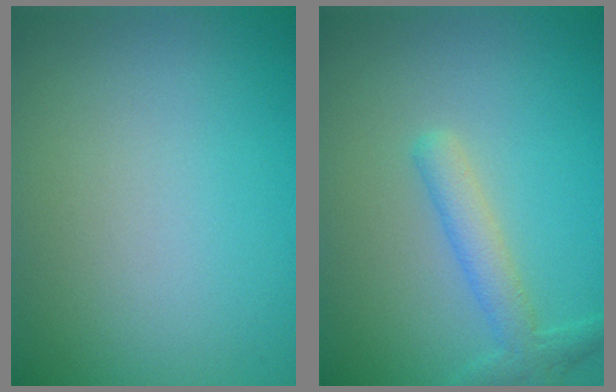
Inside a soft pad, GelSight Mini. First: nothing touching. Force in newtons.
{"total": 2.6, "press": 2.6, "slide": 0.1}